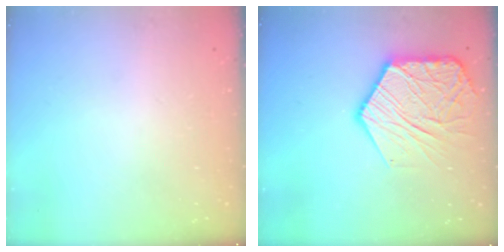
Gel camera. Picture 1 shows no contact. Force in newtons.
{"total": 16.4, "press": 16.4, "slide": 1.4}